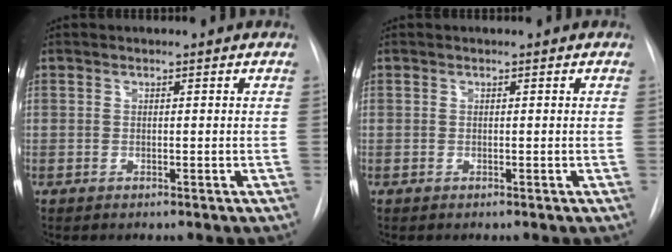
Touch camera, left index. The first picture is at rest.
{"total": 0.0}